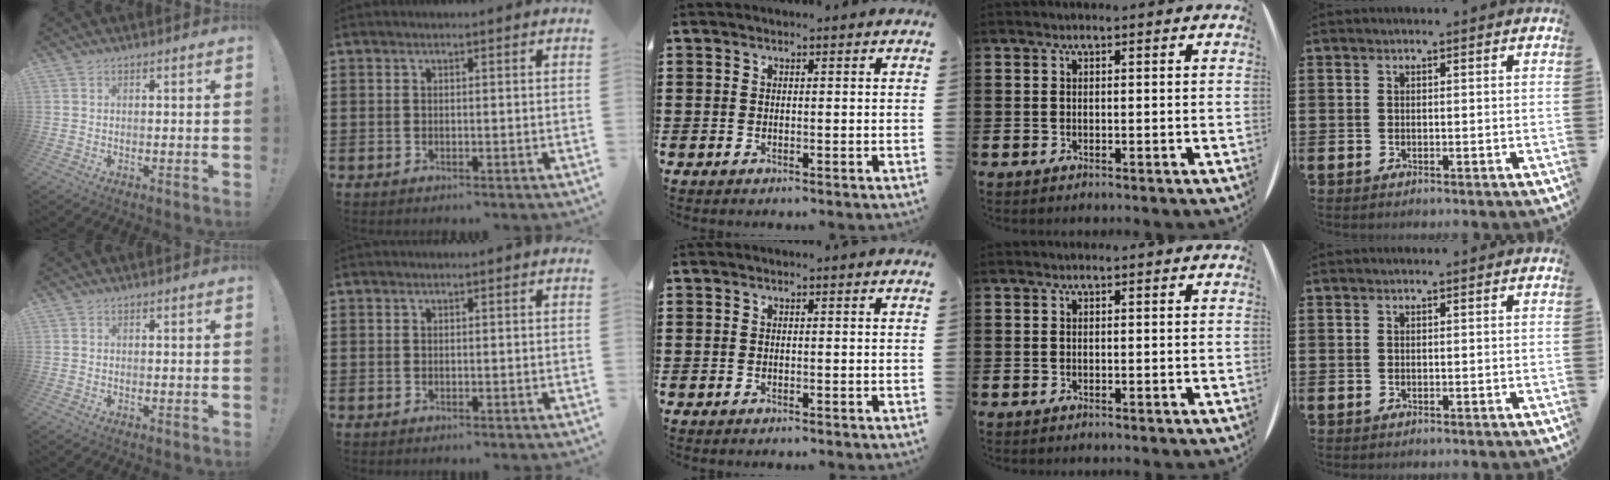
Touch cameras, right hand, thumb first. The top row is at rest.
{}